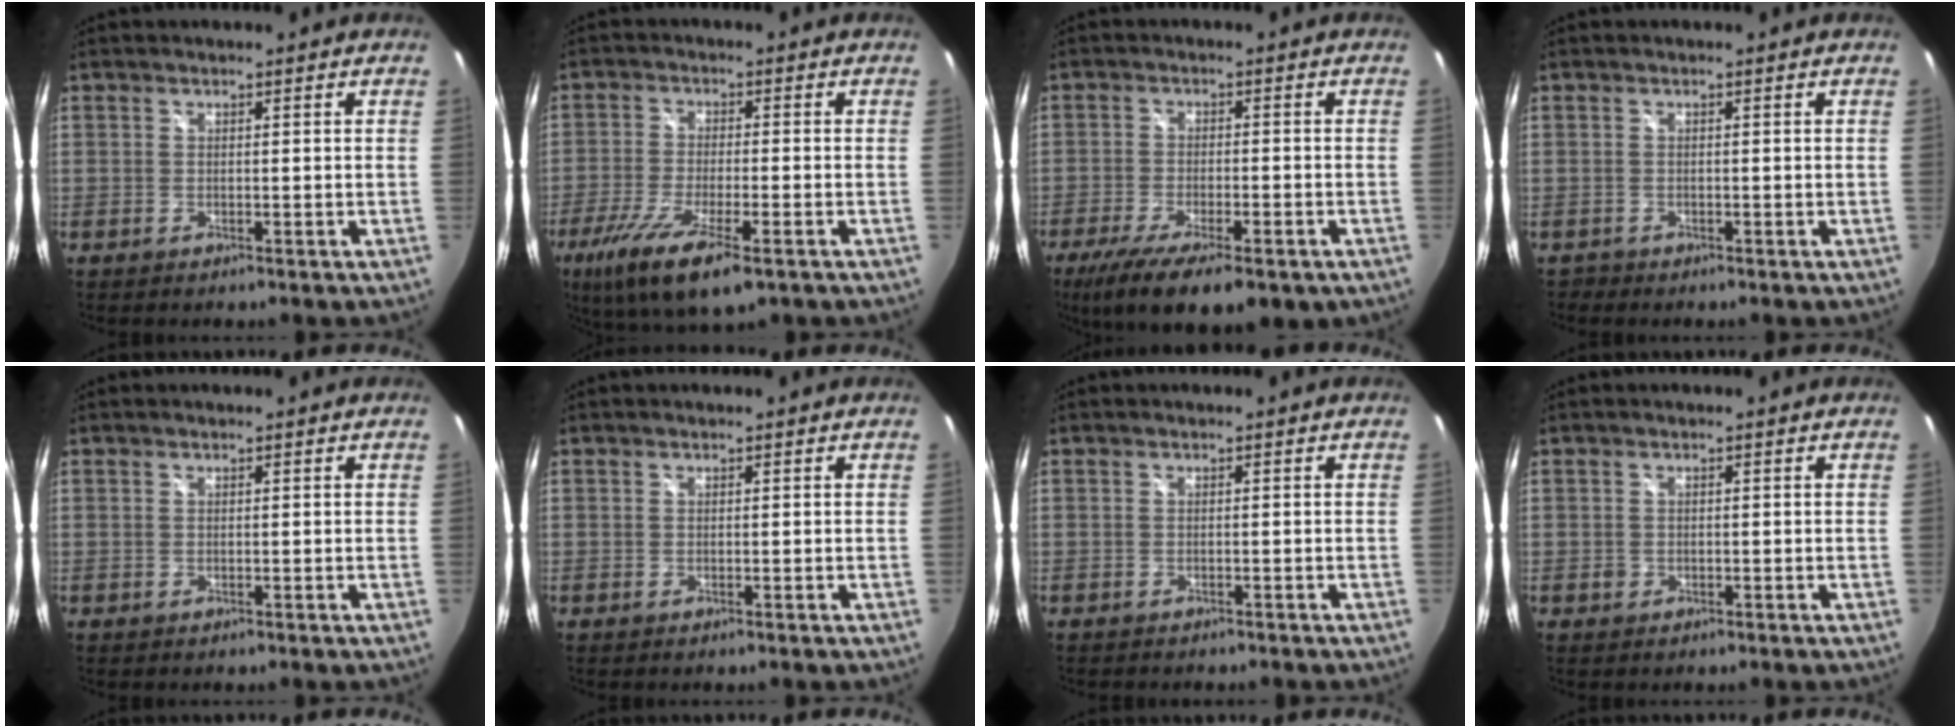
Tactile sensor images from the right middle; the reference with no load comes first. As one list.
[{"total": 13.4, "force": [-7.8, 3.4, 10.3], "torque": [-0.215, -0.051, -0.141]}, {"total": 15.7, "force": [-10.3, 5.3, 10.7], "torque": [-0.212, -0.057, -0.158]}, {"total": 0.8, "force": [-0.7, 0.4, -0.1], "torque": [-0.002, -0.002, -0.015]}, {"total": 0.0}, {"total": 0.0}, {"total": 1.7, "force": [-1.6, 0.5, 0.4], "torque": [-0.012, -0.011, -0.024]}, {"total": 1.0, "force": [-0.4, 0.9, 0.2], "torque": [-0.004, -0.001, -0.006]}]